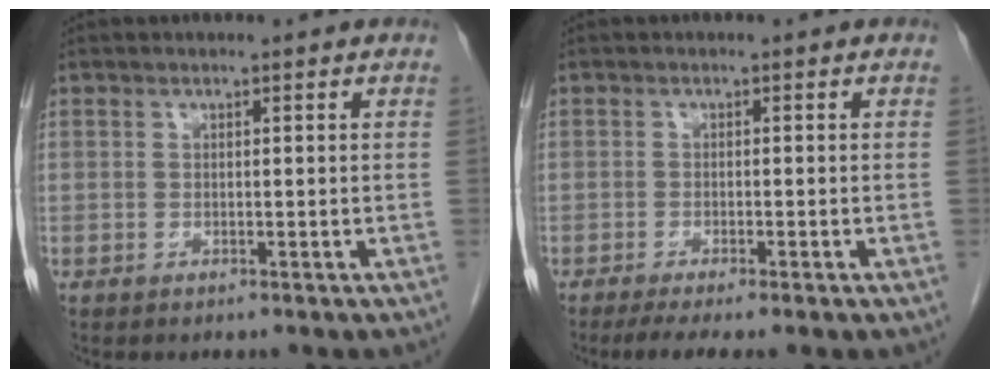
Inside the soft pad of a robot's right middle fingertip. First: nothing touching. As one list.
[{"total": 4.7, "force": [-3.3, 0.3, 3.3], "torque": [-0.047, -0.012, -0.052]}]